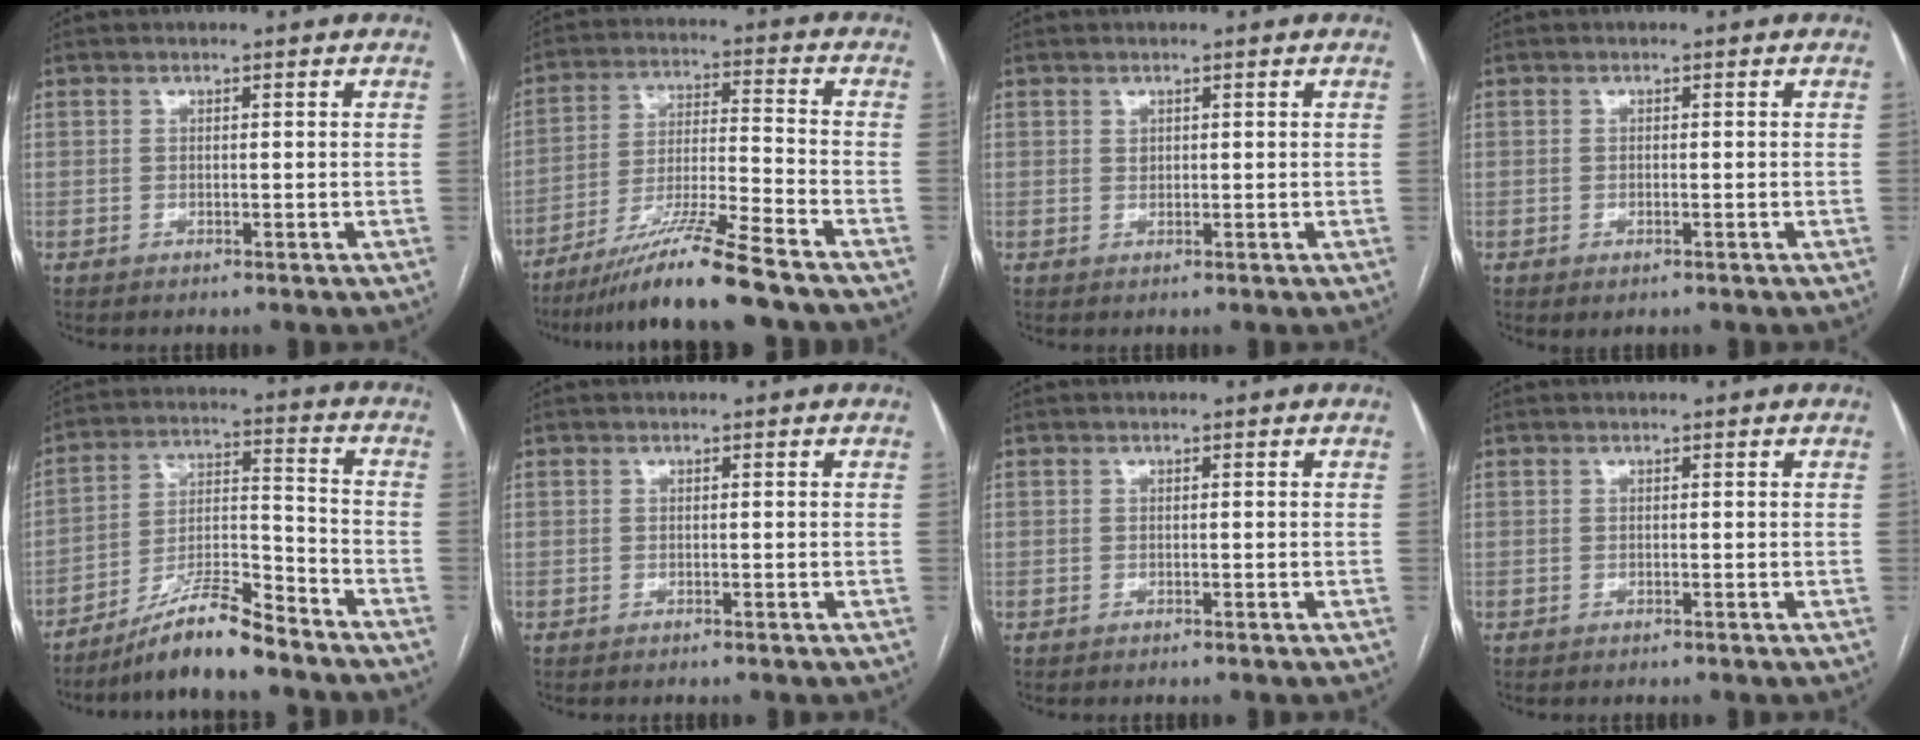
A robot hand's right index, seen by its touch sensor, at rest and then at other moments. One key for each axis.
{"total": 12.8, "fx": -10.3, "fy": -1.4, "fz": 7.6, "tx": -0.135, "ty": -0.017, "tz": -0.181}
{"total": 0.8, "fx": 0.5, "fy": 0.6, "fz": 0.3, "tx": 0.000, "ty": -0.003, "tz": 0.008}
{"total": 1.0, "fx": -0.5, "fy": 0.3, "fz": 0.8, "tx": -0.014, "ty": -0.003, "tz": -0.004}
{"total": 11.2, "fx": -9.2, "fy": 1.2, "fz": 6.3, "tx": -0.112, "ty": 0.005, "tz": -0.164}
{"total": 0.0}
{"total": 0.0}
{"total": 0.0}